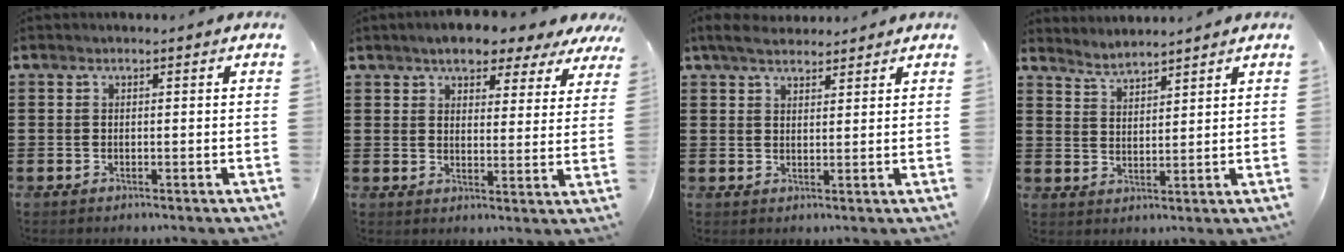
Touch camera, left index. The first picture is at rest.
{"total": 5.4, "force": [4.7, 1.8, 1.9], "torque": [-0.052, -0.010, 0.081]}
{"total": 3.9, "force": [3.3, 1.3, 1.6], "torque": [-0.040, -0.001, 0.062]}
{"total": 3.0, "force": [3.0, 0.1, -0.2], "torque": [-0.007, -0.011, 0.056]}